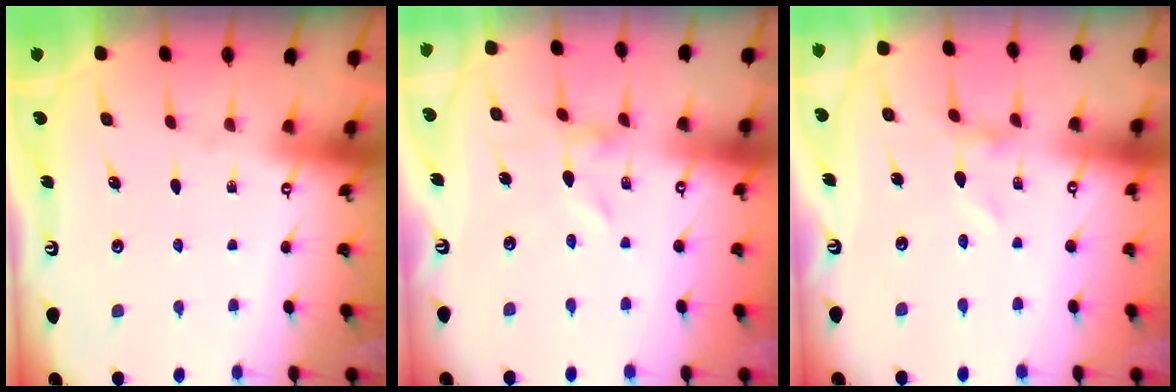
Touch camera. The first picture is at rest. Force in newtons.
{"total": 0.0}
{"total": 0.0}